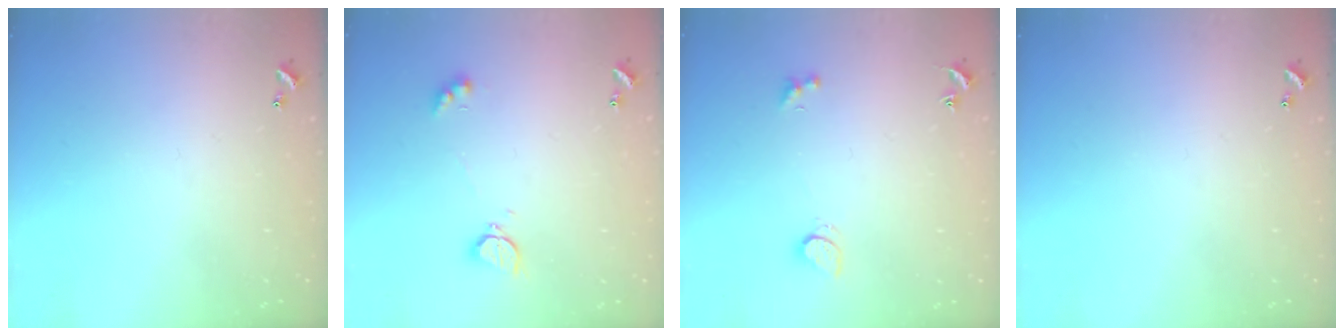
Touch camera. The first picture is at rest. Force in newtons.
{"total": 2.1, "press": 2.1, "slide": 0.5}
{"total": 2.5, "press": 2.4, "slide": 0.8}
{"total": 0.0}